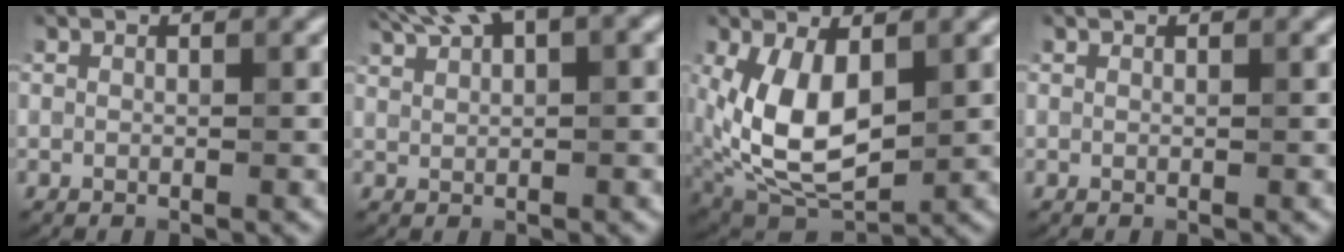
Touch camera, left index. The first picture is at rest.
{"total": 6.0, "force": [4.4, 1.3, 3.9], "torque": [-0.071, 0.025, 0.079]}
{"total": 8.3, "force": [0.8, 4.6, 6.9], "torque": [-0.150, -0.004, 0.017]}
{"total": 0.0}